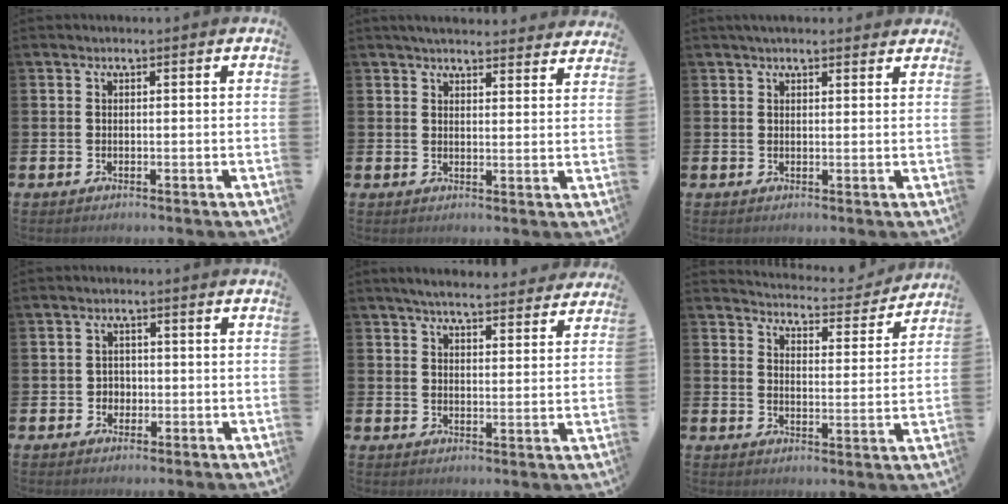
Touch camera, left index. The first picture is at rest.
{"total": 4.4, "force": [4.3, 0.5, 0.8], "torque": [-0.007, -0.024, 0.076]}
{"total": 2.4, "force": [2.2, 0.6, 0.7], "torque": [-0.011, -0.003, 0.039]}
{"total": 1.8, "force": [-0.3, 1.7, 0.3], "torque": [-0.001, 0.004, -0.012]}
{"total": 5.2, "force": [5.0, 0.7, 1.3], "torque": [-0.023, -0.029, 0.086]}
{"total": 4.8, "force": [4.7, 0.5, 0.4], "torque": [-0.015, -0.044, 0.076]}